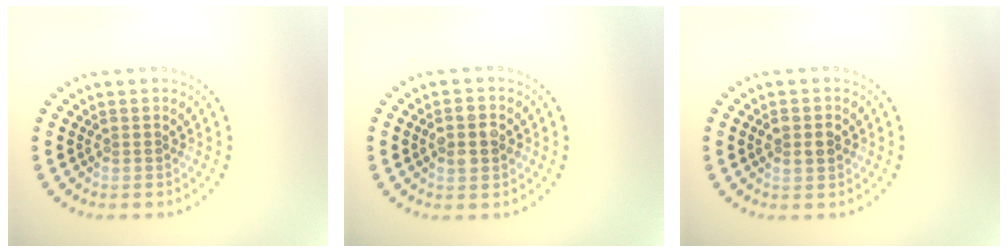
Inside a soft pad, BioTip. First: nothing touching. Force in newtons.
{"total": 2.8, "press": 2.8, "slide": 0.1}
{"total": 1.4, "press": 1.4, "slide": 0.1}